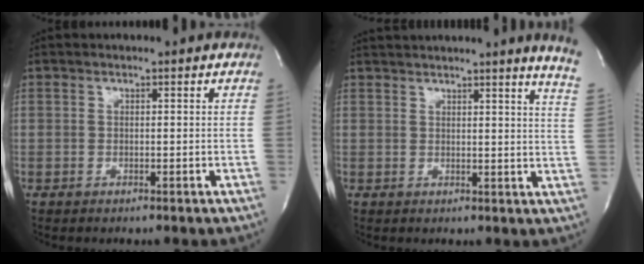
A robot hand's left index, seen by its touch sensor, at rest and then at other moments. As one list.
[{"total": 10.8, "force": [9.5, -2.0, 4.7], "torque": [-0.060, -0.058, 0.097]}]